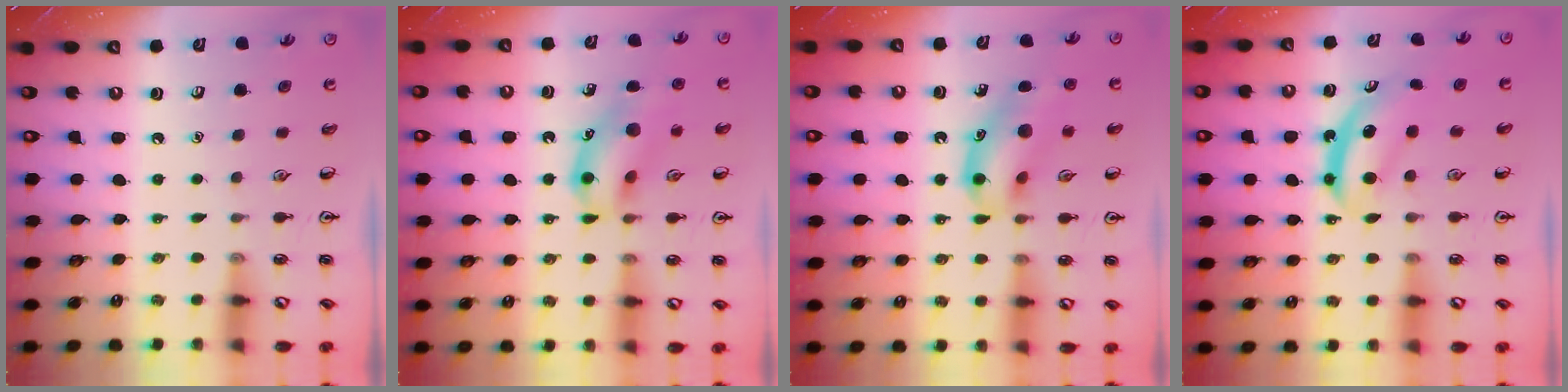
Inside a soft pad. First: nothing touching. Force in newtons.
{"total": 14.1, "press": 13.8, "slide": 2.7}
{"total": 13.8, "press": 13.4, "slide": 3.2}
{"total": 5.9, "press": 5.8, "slide": 0.8}